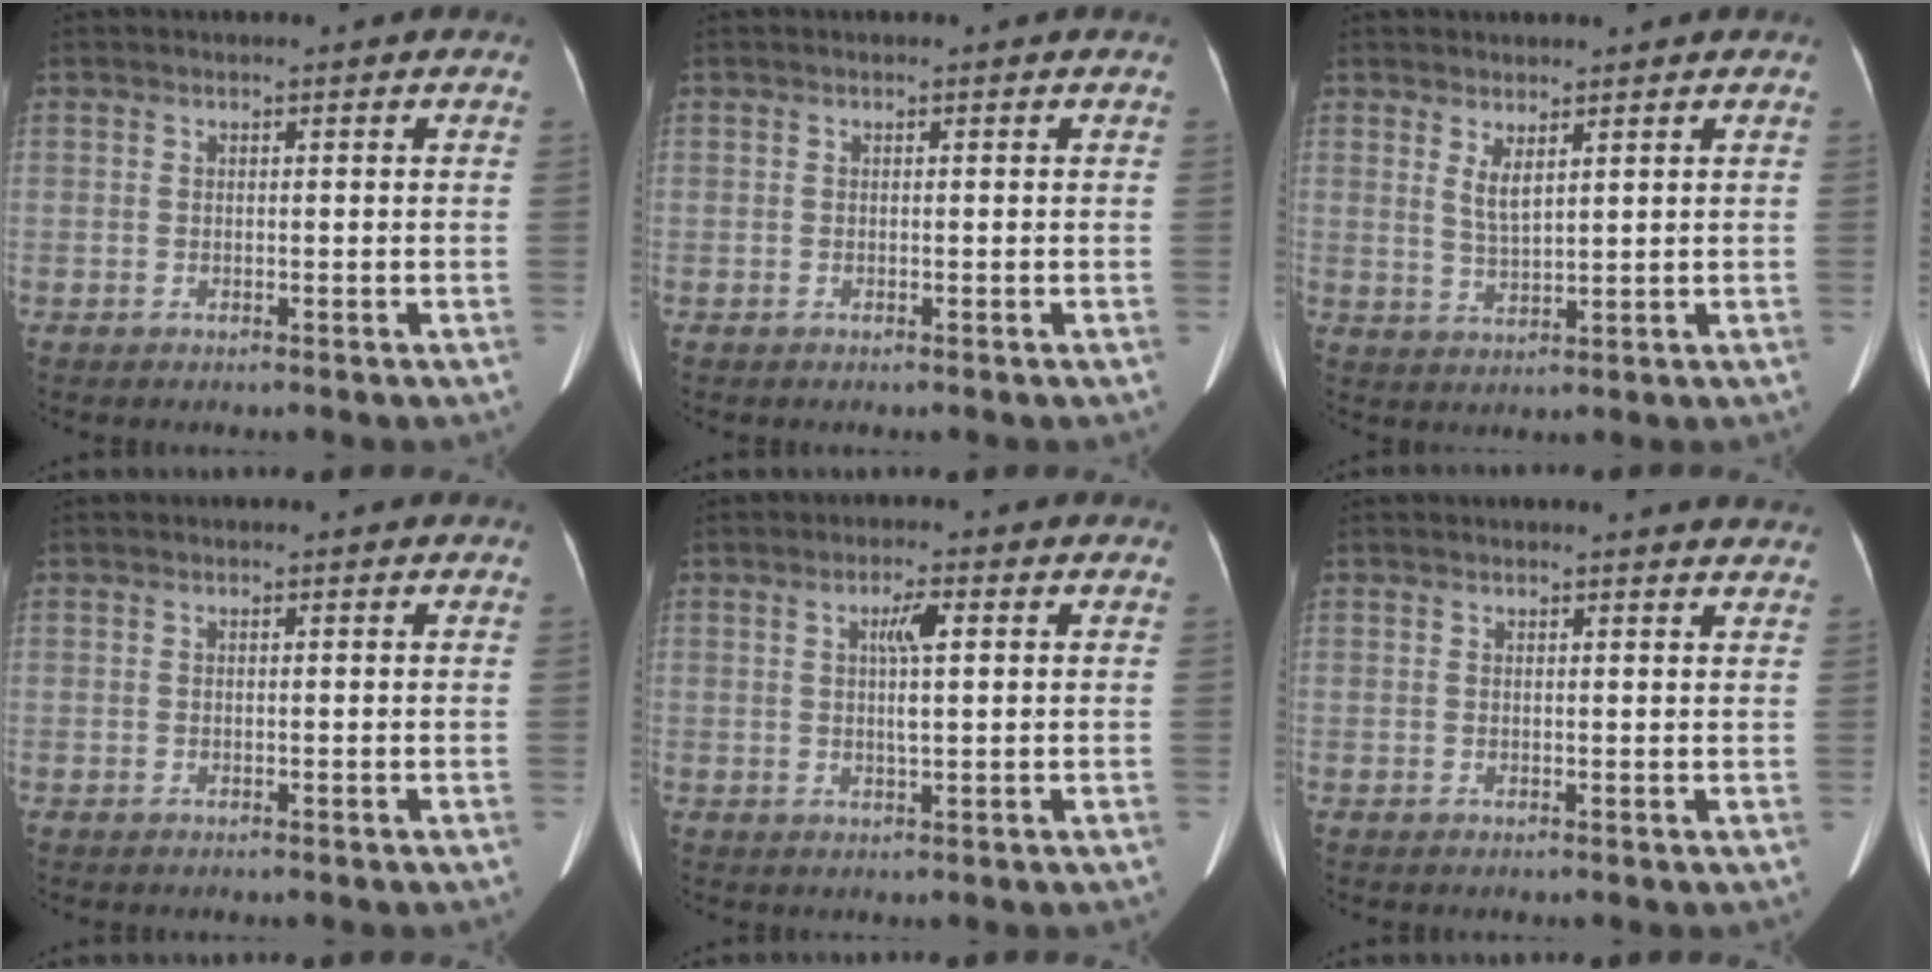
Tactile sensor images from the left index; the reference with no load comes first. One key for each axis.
{"total": 0.0}
{"total": 2.9, "fx": 1.7, "fy": 0.6, "fz": 2.3, "tx": -0.049, "ty": -0.009, "tz": 0.041}
{"total": 0.0}
{"total": 3.6, "fx": 0.9, "fy": 0.4, "fz": 3.4, "tx": -0.059, "ty": 0.008, "tz": 0.014}
{"total": 4.4, "fx": 4.3, "fy": 0.1, "fz": 0.8, "tx": -0.011, "ty": -0.004, "tz": 0.030}